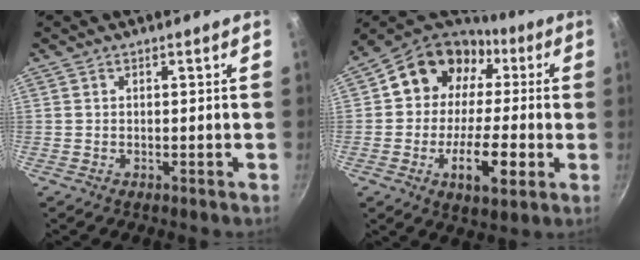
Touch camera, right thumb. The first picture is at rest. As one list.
[{"total": 18.0, "force": [-0.4, 13.3, 12.1], "torque": [-0.162, 0.038, -0.014]}]